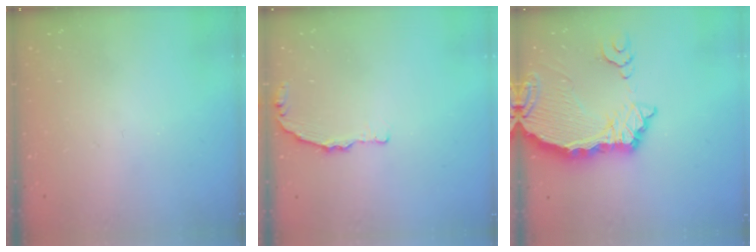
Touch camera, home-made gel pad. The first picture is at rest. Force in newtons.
{"total": 2.6, "press": 2.6, "slide": 0.4}
{"total": 11.6, "press": 11.5, "slide": 1.4}